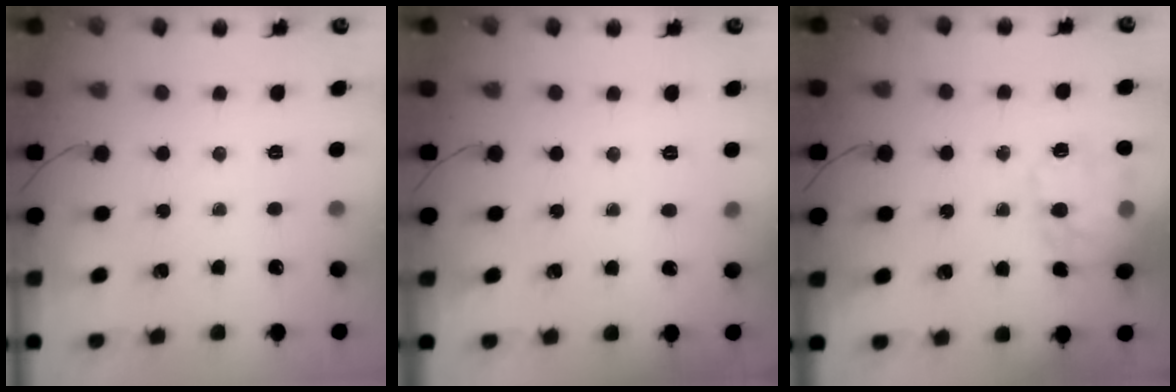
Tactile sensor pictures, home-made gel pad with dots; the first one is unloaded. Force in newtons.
{"total": 4.3, "press": 4.1, "slide": 1.2}
{"total": 17.0, "press": 16.9, "slide": 1.8}